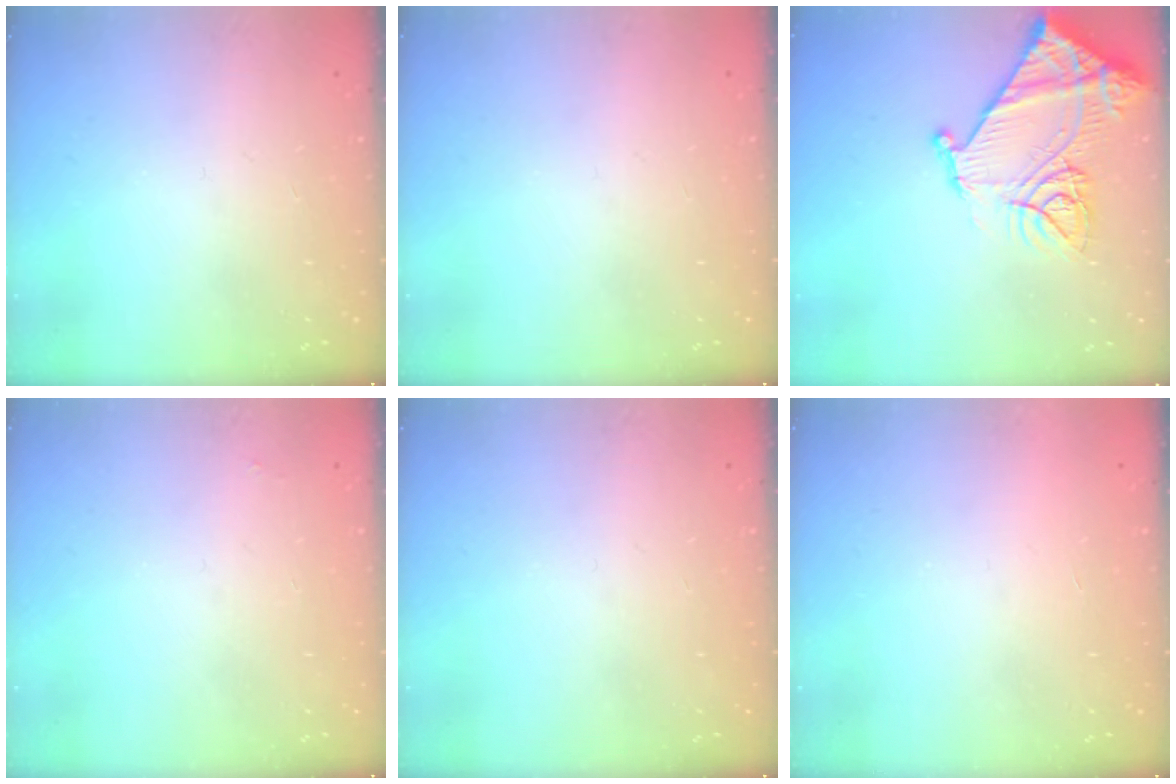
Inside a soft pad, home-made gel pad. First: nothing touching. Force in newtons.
{"total": 0.0}
{"total": 19.9, "press": 19.8, "slide": 2.1}
{"total": 1.9, "press": 1.9, "slide": 0.3}
{"total": 0.0}
{"total": 1.5, "press": 1.5, "slide": 0.1}